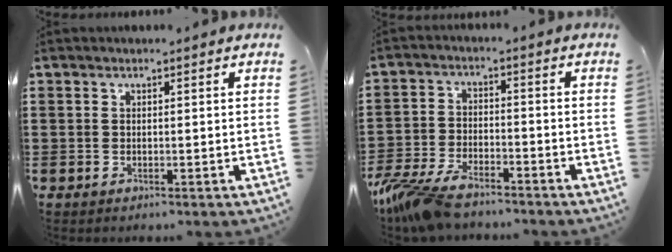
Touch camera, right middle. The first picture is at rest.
{"total": 6.9, "force": [-5.9, 1.7, 3.3], "torque": [-0.090, -0.002, -0.117]}